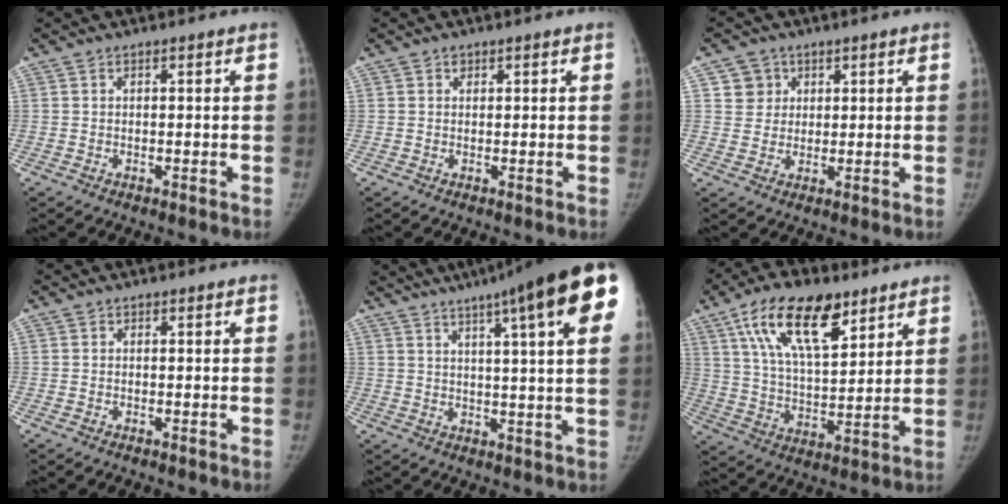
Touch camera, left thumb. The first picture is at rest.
{"total": 0.7, "force": [0.4, 0.6, 0.1], "torque": [0.010, -0.001, 0.005]}
{"total": 4.3, "force": [1.6, 4.0, -0.1], "torque": [0.032, -0.005, 0.024]}
{"total": 0.0}
{"total": 22.3, "force": [11.9, 3.0, 18.5], "torque": [-0.247, -0.003, 0.142]}
{"total": 17.4, "force": [9.6, 7.7, 12.3], "torque": [-0.181, -0.033, 0.172]}